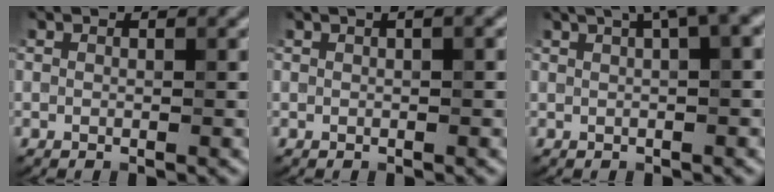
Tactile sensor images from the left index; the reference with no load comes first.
{"total": 2.4, "force": [0.9, 1.0, 2.0], "torque": [-0.019, 0.007, 0.006]}
{"total": 5.2, "force": [2.6, 1.2, 4.3], "torque": [-0.054, 0.019, 0.035]}